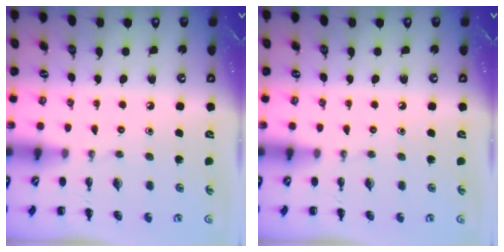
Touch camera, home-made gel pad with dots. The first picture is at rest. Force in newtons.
{"total": 0.0}